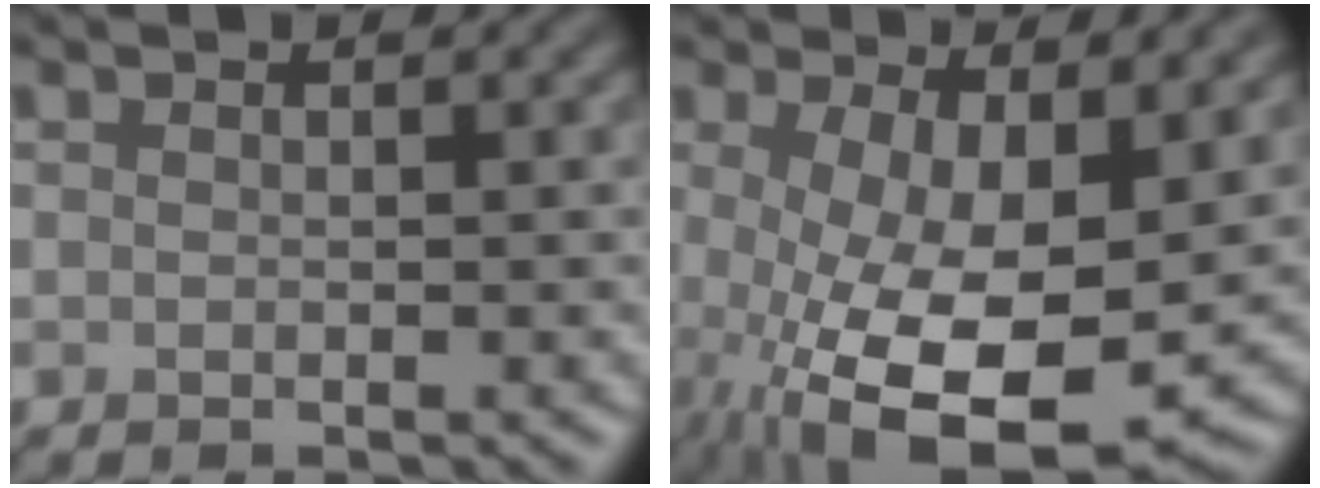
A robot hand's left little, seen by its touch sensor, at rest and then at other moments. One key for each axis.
{"total": 12.7, "fx": -2.7, "fy": 5.5, "fz": 11.1, "tx": -0.193, "ty": -0.039, "tz": -0.028}